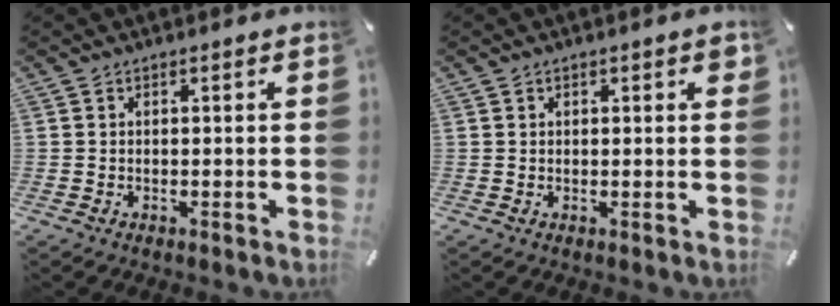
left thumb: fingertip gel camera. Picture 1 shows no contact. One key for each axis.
{"total": 1.2, "fx": 0.6, "fy": 0.6, "fz": 0.9, "tx": -0.010, "ty": 0.000, "tz": 0.008}